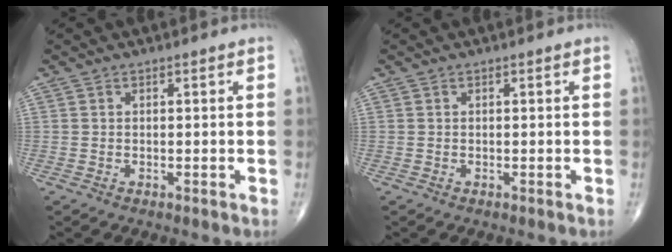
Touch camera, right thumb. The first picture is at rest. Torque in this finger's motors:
{"motor_torque": [0.00, 0.00, -0.06, 0.04, 0.06]}